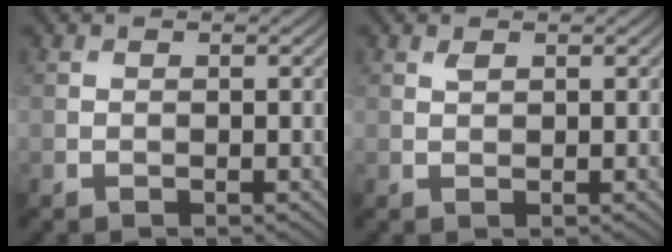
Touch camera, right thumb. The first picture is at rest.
{"total": 0.7, "force": [0.5, 0.3, 0.5], "torque": [-0.013, -0.001, 0.012]}